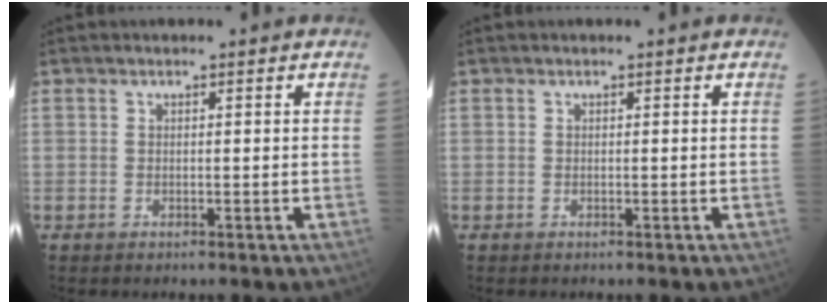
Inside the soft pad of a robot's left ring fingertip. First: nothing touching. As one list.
[{"total": 0.0}]